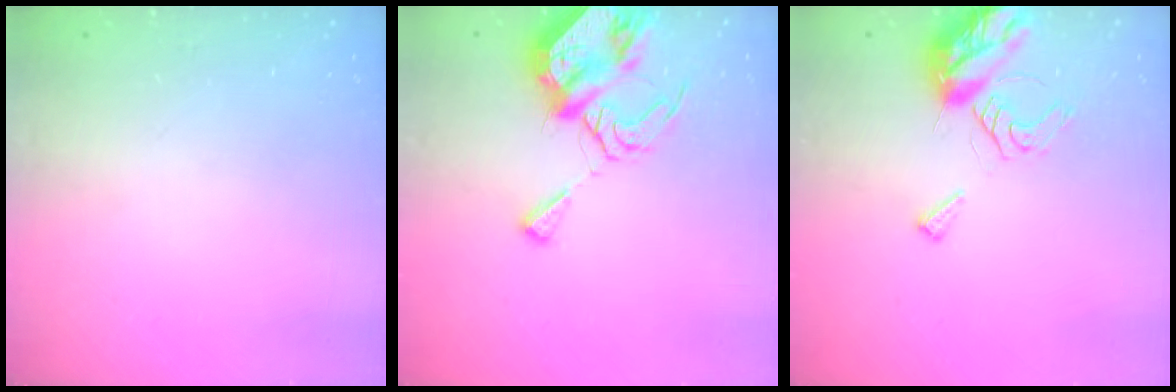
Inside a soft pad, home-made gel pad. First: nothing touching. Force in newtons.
{"total": 10.3, "press": 10.2, "slide": 1.1}
{"total": 8.6, "press": 8.5, "slide": 0.9}